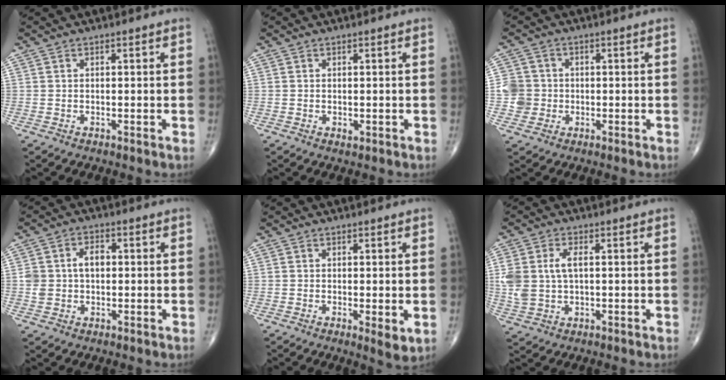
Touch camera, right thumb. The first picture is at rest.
{"total": 0.9, "force": [-0.1, 0.6, 0.6], "torque": [-0.009, -0.002, -0.001]}
{"total": 4.8, "force": [-0.6, 4.7, 0.6], "torque": [0.014, 0.008, -0.015]}
{"total": 5.9, "force": [0.6, 3.8, 4.5], "torque": [-0.087, 0.016, 0.013]}
{"total": 3.3, "force": [-0.5, 0.9, 3.1], "torque": [-0.051, -0.013, -0.010]}
{"total": 7.1, "force": [0.9, 4.1, 5.8], "torque": [-0.136, 0.008, 0.022]}